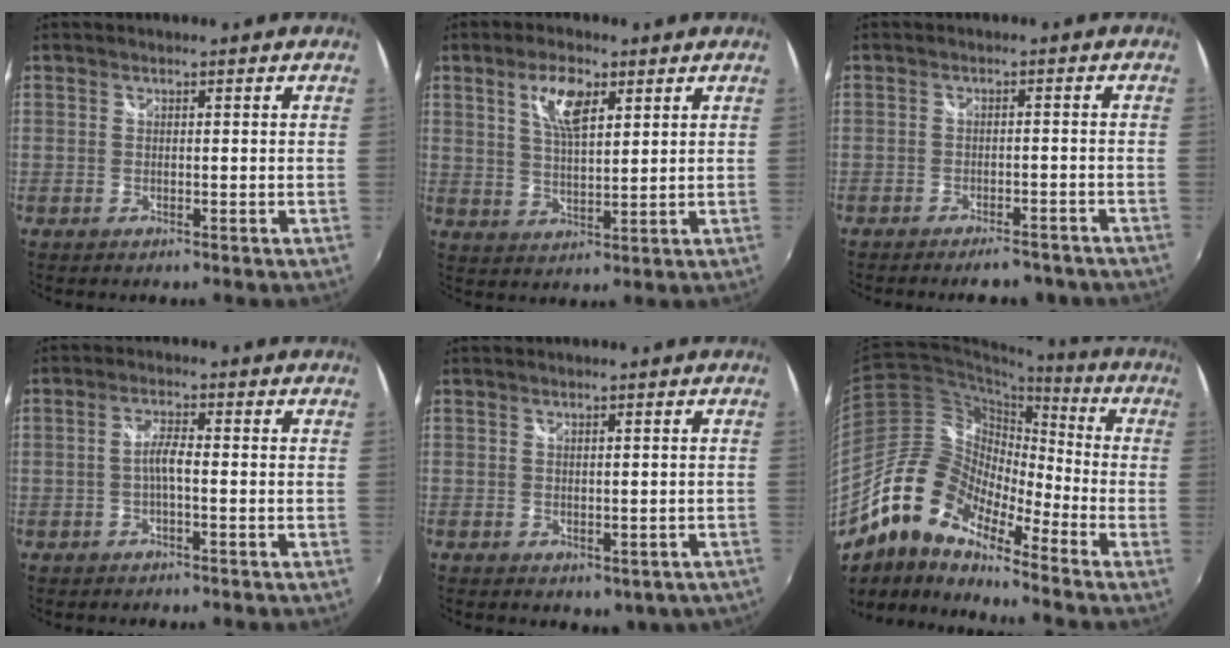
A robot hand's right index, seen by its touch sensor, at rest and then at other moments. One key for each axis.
{"total": 7.0, "fx": 3.5, "fy": 2.7, "fz": 5.5, "tx": -0.101, "ty": 0.006, "tz": 0.067}
{"total": 7.7, "fx": -6.7, "fy": 2.3, "fz": 3.2, "tx": -0.070, "ty": -0.008, "tz": -0.084}
{"total": 2.7, "fx": -0.8, "fy": 0.3, "fz": 2.5, "tx": -0.052, "ty": 0.006, "tz": -0.015}
{"total": 3.5, "fx": -1.5, "fy": 2.5, "fz": 2.0, "tx": -0.035, "ty": -0.007, "tz": -0.010}
{"total": 15.7, "fx": -11.2, "fy": 6.5, "fz": 8.9, "tx": -0.154, "ty": 0.007, "tz": -0.232}